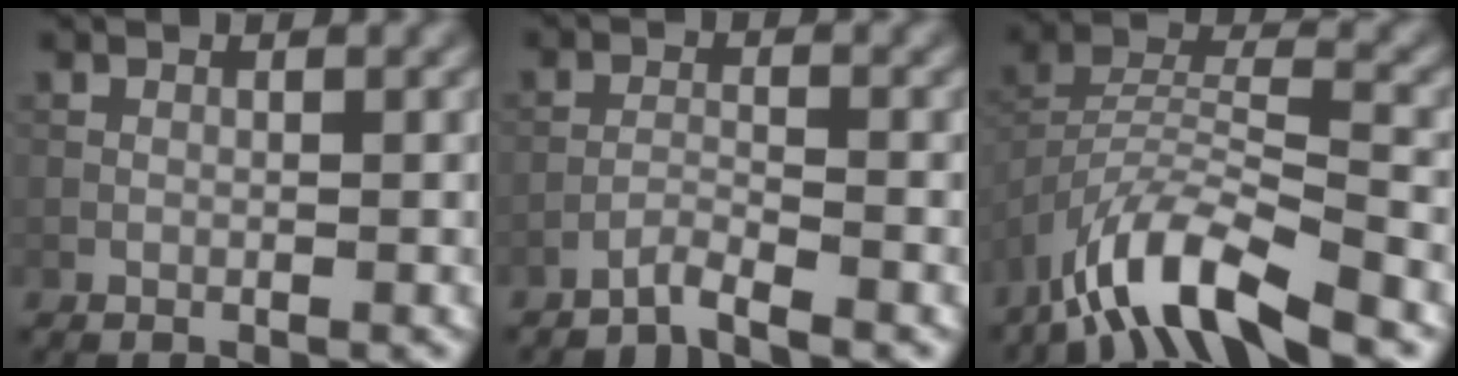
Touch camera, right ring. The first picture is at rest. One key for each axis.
{"total": 1.9, "fx": -1.7, "fy": -0.1, "fz": 0.7, "tx": -0.009, "ty": 0.004, "tz": -0.043}
{"total": 9.2, "fx": -6.9, "fy": 2.4, "fz": 5.7, "tx": -0.098, "ty": 0.001, "tz": -0.137}